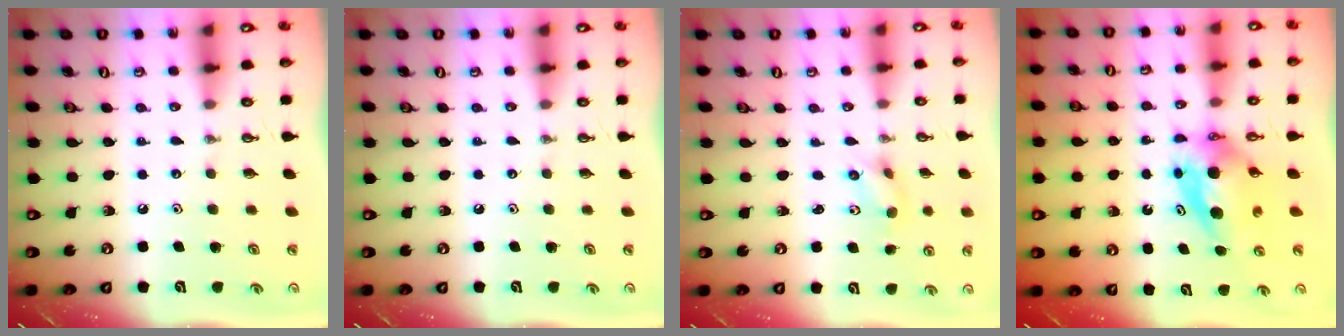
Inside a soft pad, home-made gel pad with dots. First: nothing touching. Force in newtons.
{"total": 0.0}
{"total": 2.3, "press": 2.2, "slide": 0.8}
{"total": 6.8, "press": 6.8, "slide": 0.3}